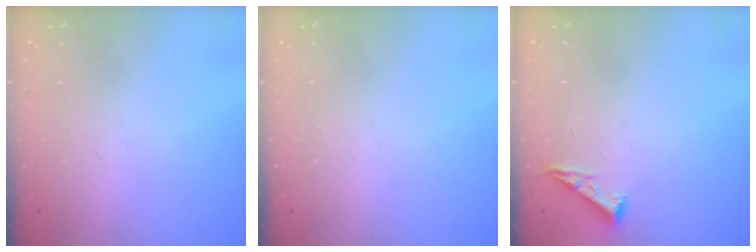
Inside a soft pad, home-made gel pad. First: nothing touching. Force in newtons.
{"total": 0.0}
{"total": 4.3, "press": 4.3, "slide": 0.6}